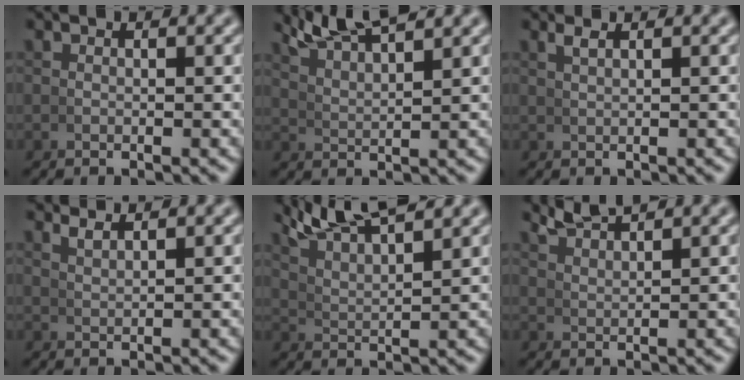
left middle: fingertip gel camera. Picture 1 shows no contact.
{"total": 5.8, "force": [5.0, 1.3, 2.7], "torque": [-0.051, 0.011, 0.088]}
{"total": 1.1, "force": [0.9, -0.3, 0.6], "torque": [-0.011, 0.008, 0.020]}
{"total": 2.1, "force": [2.0, -0.2, 0.7], "torque": [-0.010, 0.005, 0.039]}
{"total": 6.9, "force": [5.7, 1.9, 3.4], "torque": [-0.067, 0.014, 0.095]}
{"total": 3.4, "force": [3.2, 0.1, 1.1], "torque": [-0.019, 0.009, 0.060]}